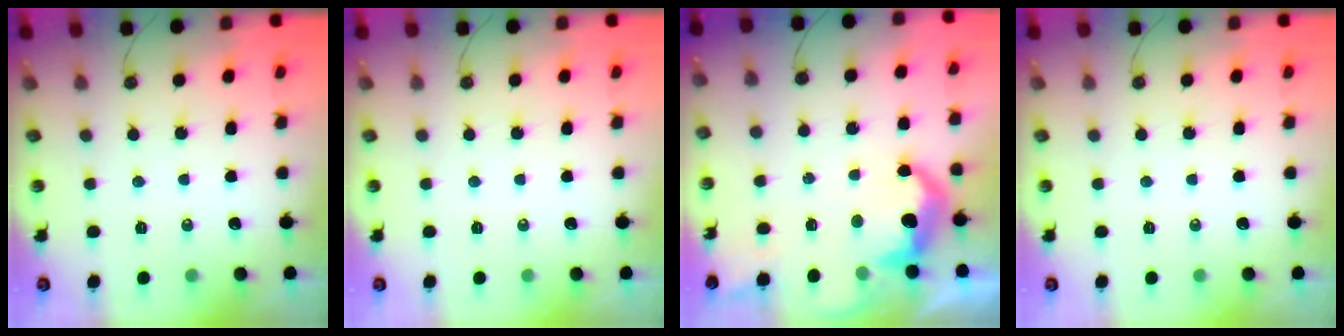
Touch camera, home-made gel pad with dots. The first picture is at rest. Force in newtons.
{"total": 0.0}
{"total": 11.6, "press": 11.6, "slide": 0.8}
{"total": 0.0}